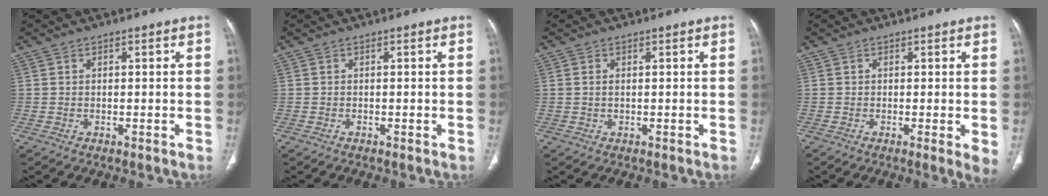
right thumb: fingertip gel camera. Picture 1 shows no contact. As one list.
[{"total": 0.0}, {"total": 0.9, "force": [0.2, 0.4, 0.8], "torque": [-0.019, 0.001, 0.004]}, {"total": 3.2, "force": [-0.2, 0.6, 3.1], "torque": [-0.049, -0.012, -0.008]}]